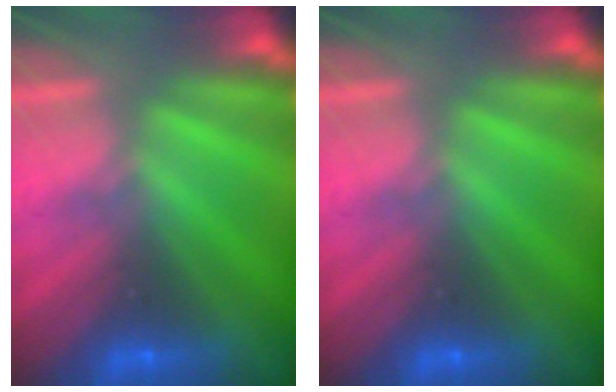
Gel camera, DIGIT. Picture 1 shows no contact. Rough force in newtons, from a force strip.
{"total": 0.0}